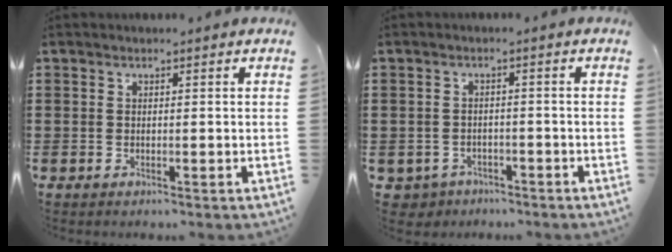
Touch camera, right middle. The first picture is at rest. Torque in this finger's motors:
{"motor_torque": [-0.03, 0.25, -0.05, -0.02]}